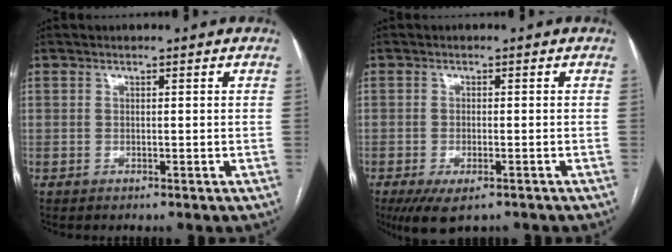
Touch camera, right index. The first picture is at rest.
{"total": 6.0, "force": [-4.0, 2.1, 4.0], "torque": [-0.065, -0.012, -0.062]}